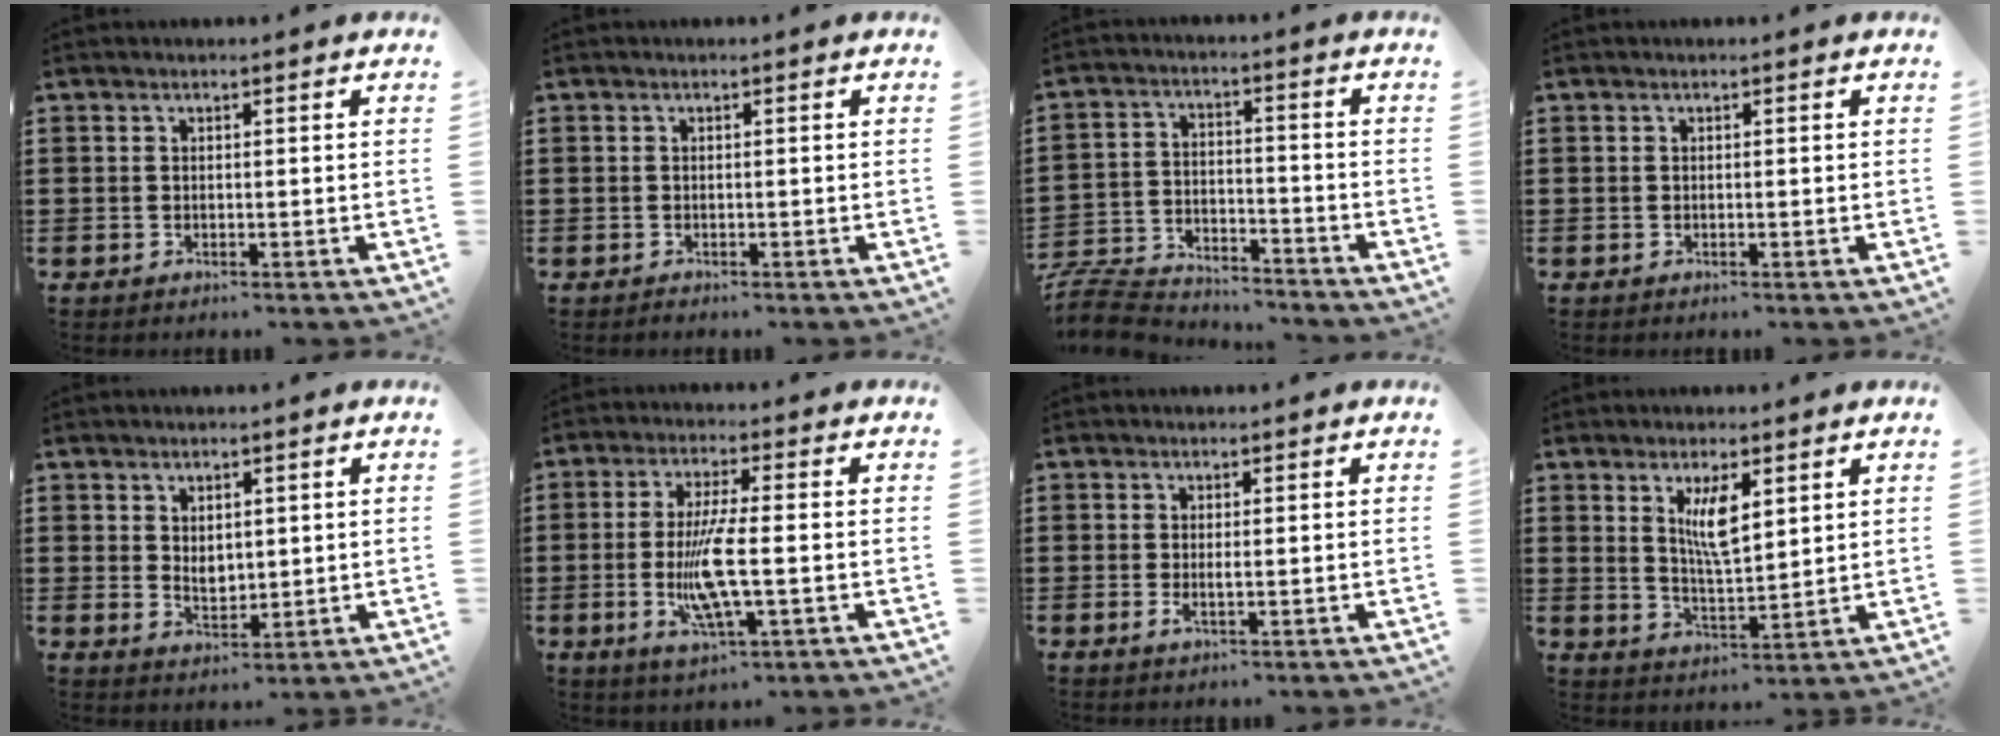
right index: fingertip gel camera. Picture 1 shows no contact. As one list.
[{"total": 0.6, "force": [-0.5, 0.2, -0.1], "torque": [0.001, 0.002, -0.013]}, {"total": 8.0, "force": [-7.8, 1.3, 1.2], "torque": [-0.042, 0.013, -0.159]}, {"total": 0.0}, {"total": 2.6, "force": [1.0, 1.7, 1.6], "torque": [-0.027, 0.003, 0.017]}, {"total": 8.7, "force": [-1.6, 1.4, 8.4], "torque": [-0.175, -0.018, -0.034]}, {"total": 1.2, "force": [0.0, 0.0, 1.2], "torque": [-0.023, -0.005, 0.000]}, {"total": 6.1, "force": [2.6, 1.8, 5.2], "torque": [-0.101, 0.000, 0.042]}]